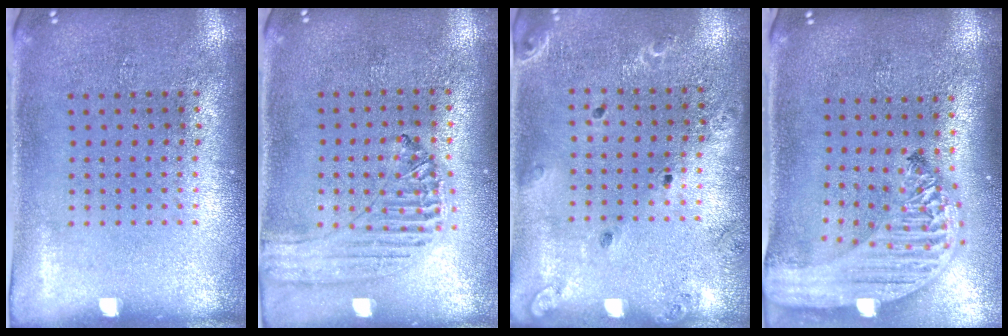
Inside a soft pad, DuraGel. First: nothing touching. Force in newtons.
{"total": 0.6, "press": 0.6, "slide": 0.1}
{"total": 1.4, "press": 1.4, "slide": 0.1}
{"total": 3.1, "press": 2.4, "slide": 1.9}